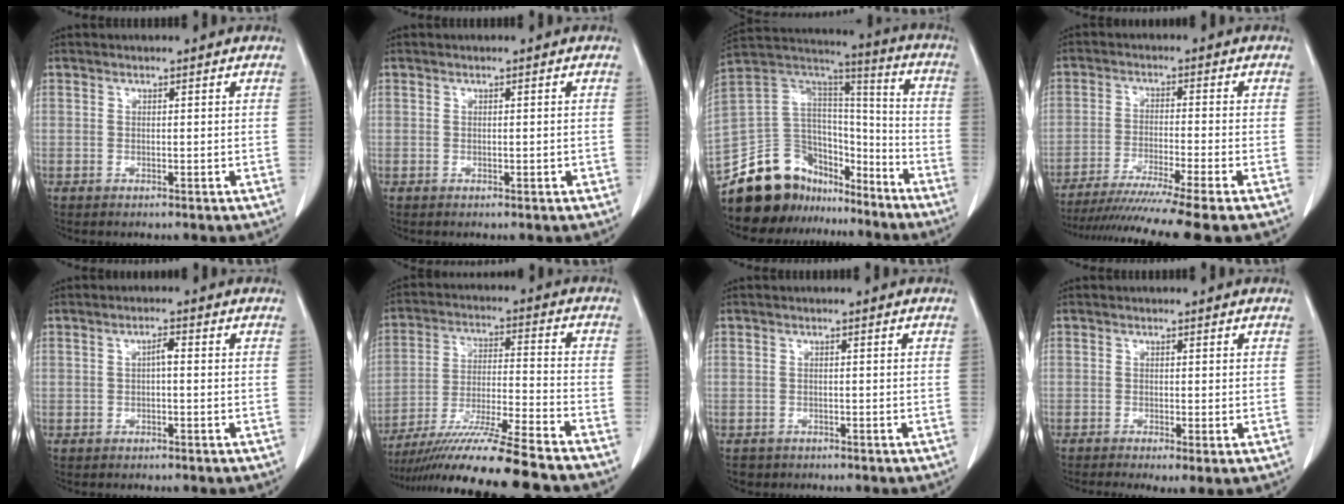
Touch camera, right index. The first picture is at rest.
{"total": 0.8, "force": [-0.2, 0.4, 0.6], "torque": [-0.008, 0.002, 0.001]}
{"total": 19.8, "force": [-16.1, 9.9, 6.1], "torque": [-0.116, 0.071, -0.270]}
{"total": 15.2, "force": [-12.7, -2.1, 8.1], "torque": [-0.129, -0.042, -0.200]}
{"total": 1.5, "force": [0.0, 0.4, 1.4], "torque": [-0.025, 0.004, 0.000]}
{"total": 18.7, "force": [-15.7, -1.0, 10.0], "torque": [-0.183, -0.034, -0.271]}
{"total": 1.7, "force": [-1.2, 1.2, -0.1], "torque": [-0.010, 0.002, -0.020]}
{"total": 3.8, "force": [-1.9, 0.9, 3.1], "torque": [-0.051, -0.015, -0.033]}